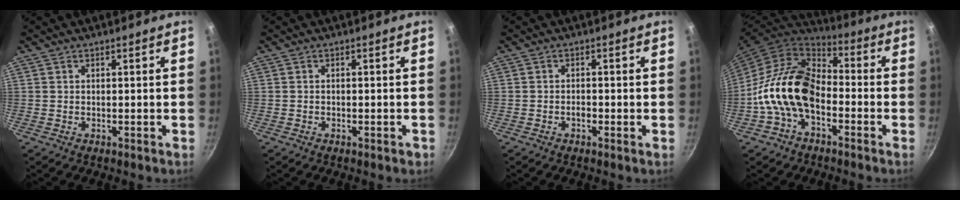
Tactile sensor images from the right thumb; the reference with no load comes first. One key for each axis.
{"total": 1.0, "fx": -0.6, "fy": 0.5, "fz": 0.6, "tx": -0.011, "ty": 0.006, "tz": -0.006}
{"total": 1.2, "fx": -0.6, "fy": 0.5, "fz": 0.9, "tx": -0.016, "ty": 0.004, "tz": -0.014}
{"total": 16.4, "fx": -4.2, "fy": 10.7, "fz": 11.7, "tx": -0.193, "ty": 0.050, "tz": -0.098}